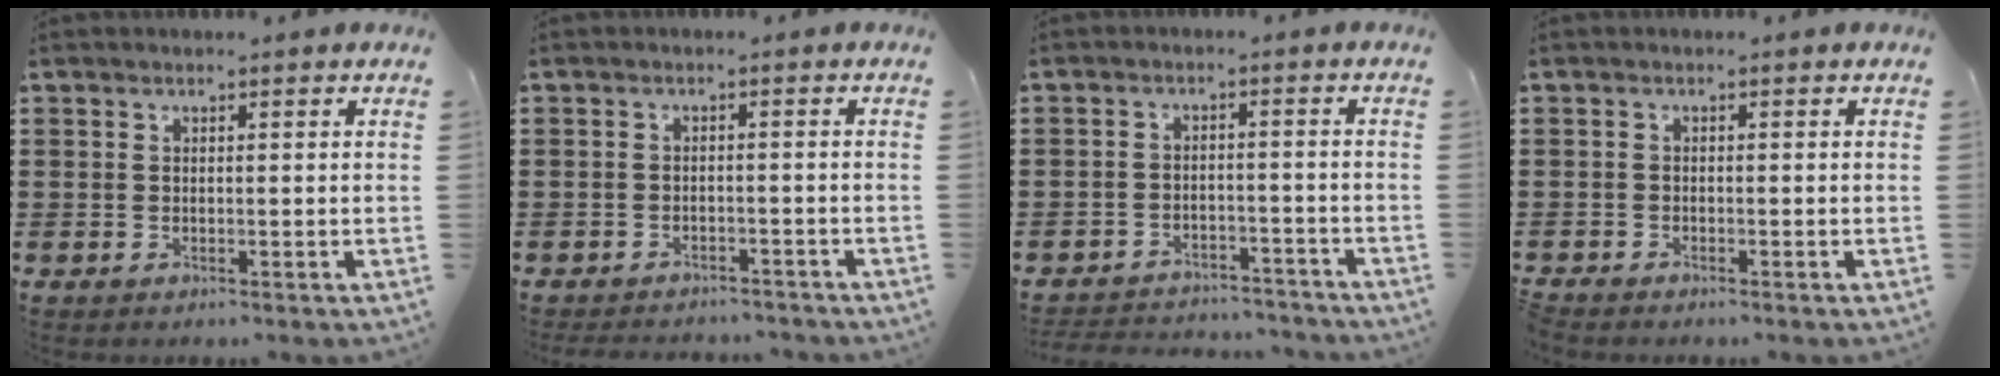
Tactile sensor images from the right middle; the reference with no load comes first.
{"total": 2.3, "force": [-2.2, 0.2, -0.2], "torque": [-0.004, -0.001, -0.051]}
{"total": 3.7, "force": [-3.7, 0.5, -0.2], "torque": [-0.004, -0.001, -0.079]}
{"total": 0.8, "force": [-0.8, 0.1, 0.0], "torque": [-0.001, 0.002, -0.018]}